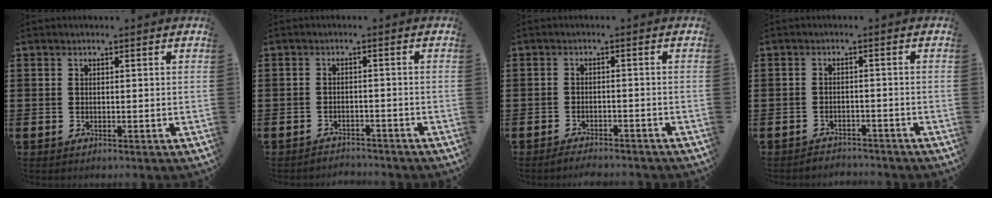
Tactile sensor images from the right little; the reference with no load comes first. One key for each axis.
{"total": 1.9, "fx": -1.9, "fy": 0.0, "fz": -0.2, "tx": -0.003, "ty": 0.004, "tz": -0.043}
{"total": 1.9, "fx": -1.9, "fy": 0.0, "fz": 0.1, "tx": -0.007, "ty": 0.003, "tz": -0.038}
{"total": 1.8, "fx": -1.8, "fy": 0.1, "fz": -0.2, "tx": -0.003, "ty": 0.004, "tz": -0.040}